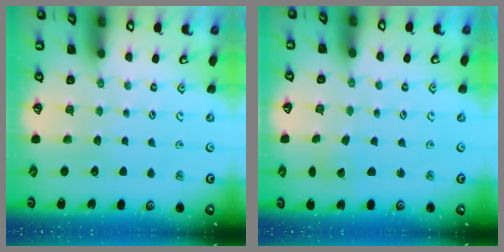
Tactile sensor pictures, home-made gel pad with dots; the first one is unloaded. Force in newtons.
{"total": 2.0, "press": 2.0, "slide": 0.2}